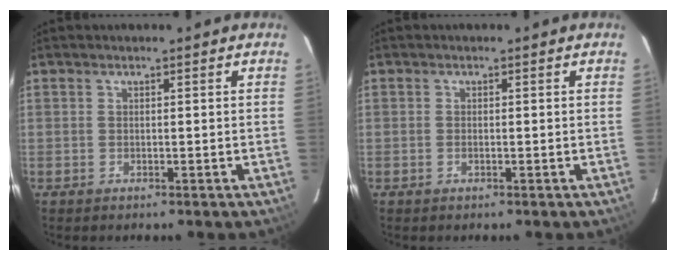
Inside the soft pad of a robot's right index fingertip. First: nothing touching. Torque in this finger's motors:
{"motor_torque": [0.44, 0.10, 0.09, 0.02]}